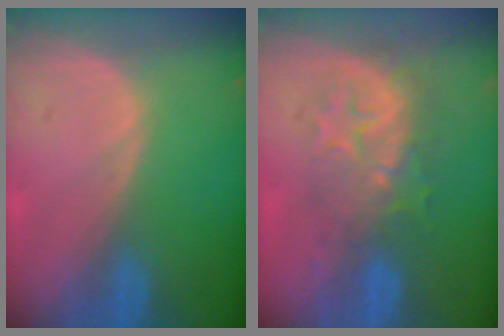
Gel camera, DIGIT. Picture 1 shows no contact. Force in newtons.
{"total": 8.0, "press": 7.4, "slide": 3.1}